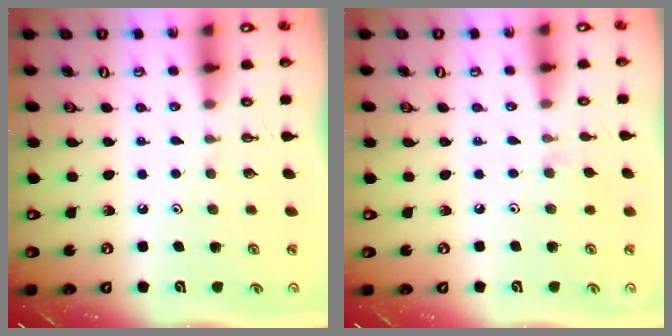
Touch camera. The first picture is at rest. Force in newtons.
{"total": 3.5, "press": 3.5, "slide": 0.5}